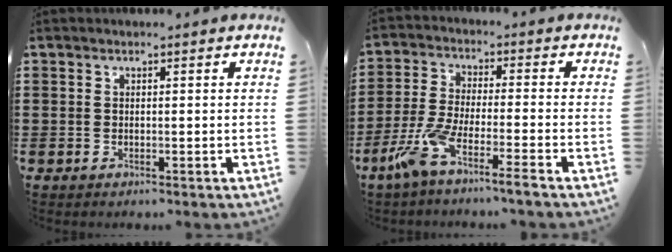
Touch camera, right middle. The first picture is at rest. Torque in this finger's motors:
{"motor_torque": [1.49, -0.63, 0.49, 0.20]}